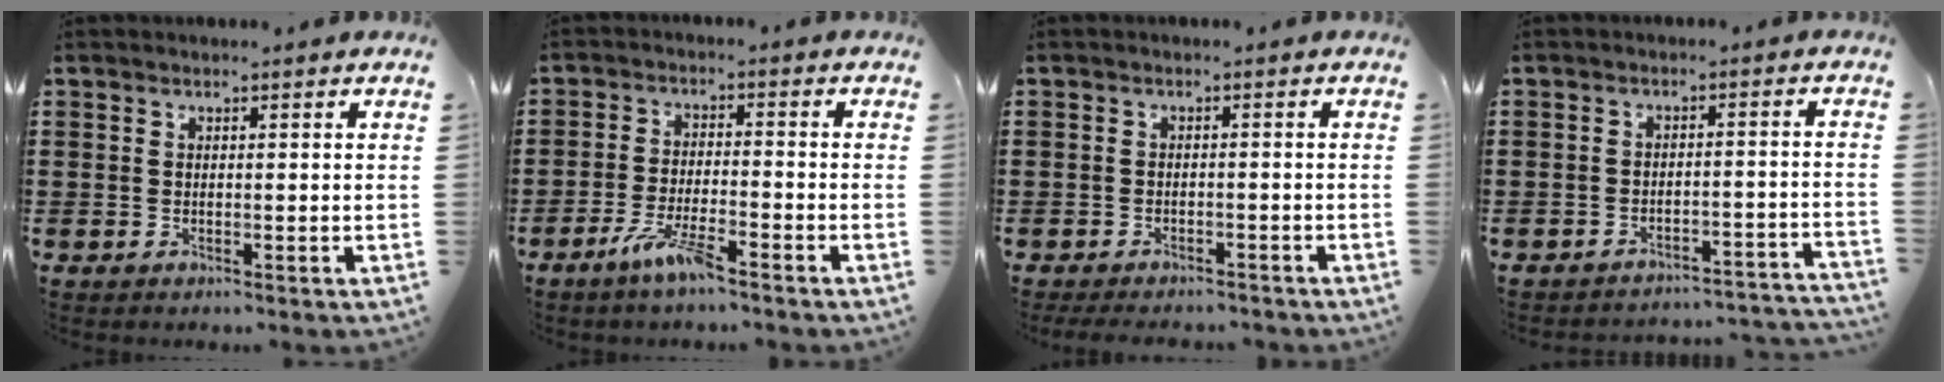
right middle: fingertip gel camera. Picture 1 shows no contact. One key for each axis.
{"total": 5.5, "fx": -3.8, "fy": 0.6, "fz": 4.0, "tx": -0.083, "ty": -0.008, "tz": -0.068}
{"total": 1.6, "fx": -1.6, "fy": 0.1, "fz": 0.1, "tx": -0.006, "ty": 0.000, "tz": -0.033}
{"total": 2.9, "fx": -2.9, "fy": 0.0, "fz": 0.5, "tx": -0.013, "ty": 0.003, "tz": -0.061}